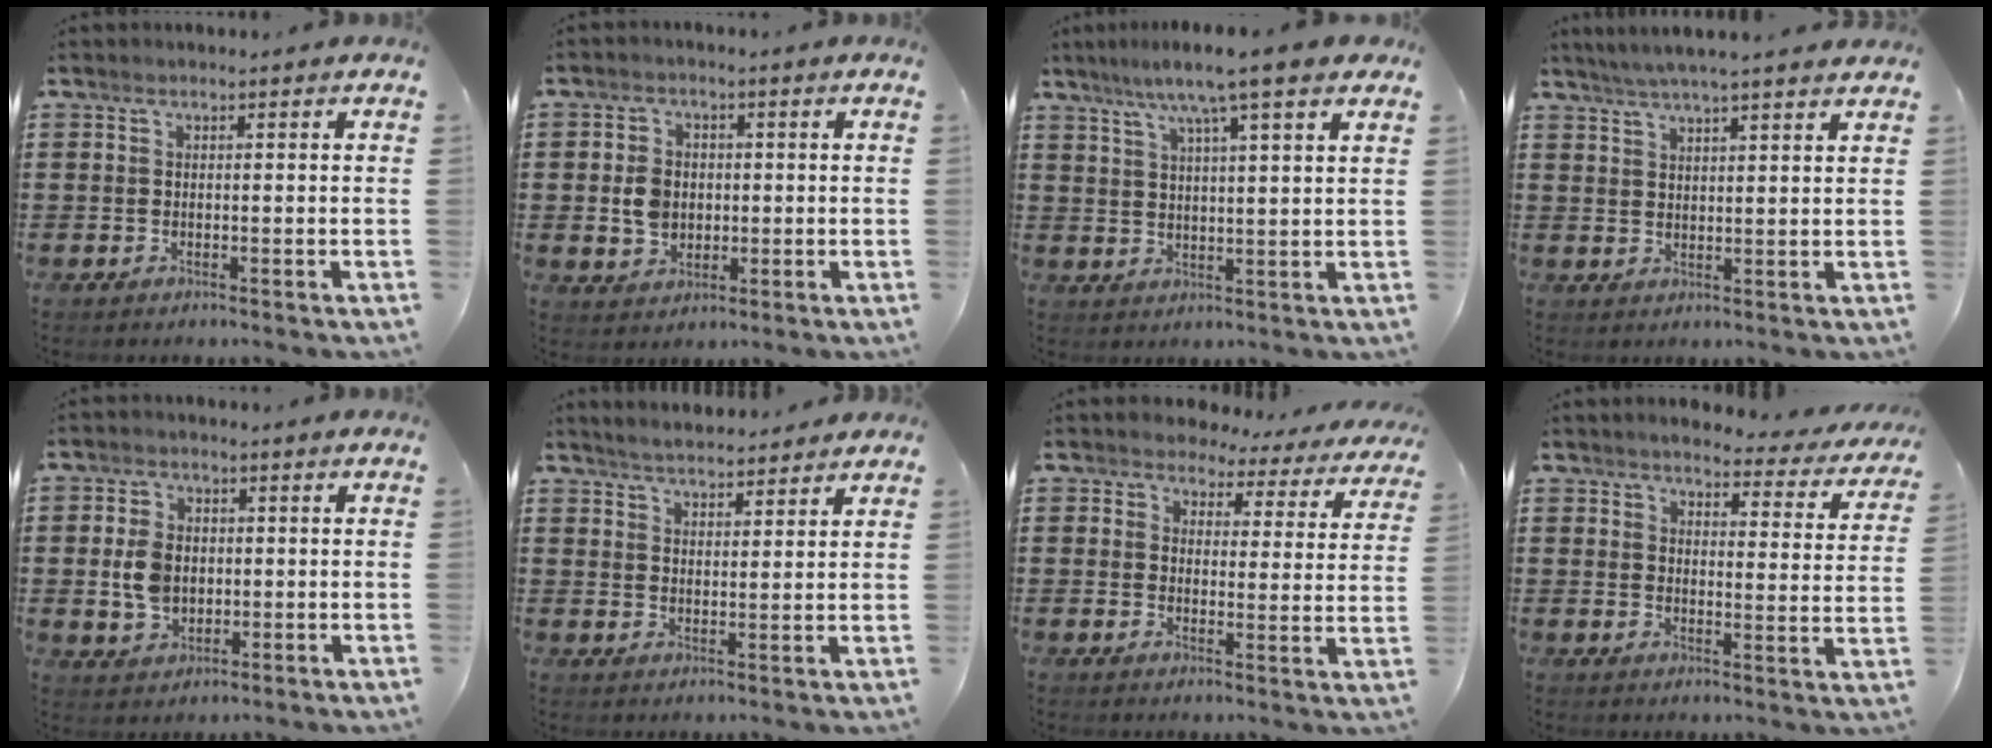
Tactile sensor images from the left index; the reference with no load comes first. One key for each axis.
{"total": 4.5, "fx": -0.1, "fy": 3.6, "fz": 2.8, "tx": -0.062, "ty": 0.004, "tz": -0.007}
{"total": 8.1, "fx": 5.9, "fy": -0.1, "fz": 5.5, "tx": -0.115, "ty": -0.015, "tz": 0.097}
{"total": 4.0, "fx": 3.6, "fy": -0.5, "fz": 1.6, "tx": -0.042, "ty": -0.010, "tz": 0.064}
{"total": 5.3, "fx": -0.1, "fy": 3.8, "fz": 3.7, "tx": -0.092, "ty": 0.006, "tz": -0.007}
{"total": 3.7, "fx": 3.7, "fy": 0.1, "fz": 0.4, "tx": -0.018, "ty": -0.010, "tz": 0.067}
{"total": 3.9, "fx": 3.6, "fy": 1.4, "fz": 0.7, "tx": -0.036, "ty": -0.020, "tz": 0.060}
{"total": 3.4, "fx": 3.2, "fy": 0.3, "fz": 1.0, "tx": -0.029, "ty": -0.025, "tz": 0.050}